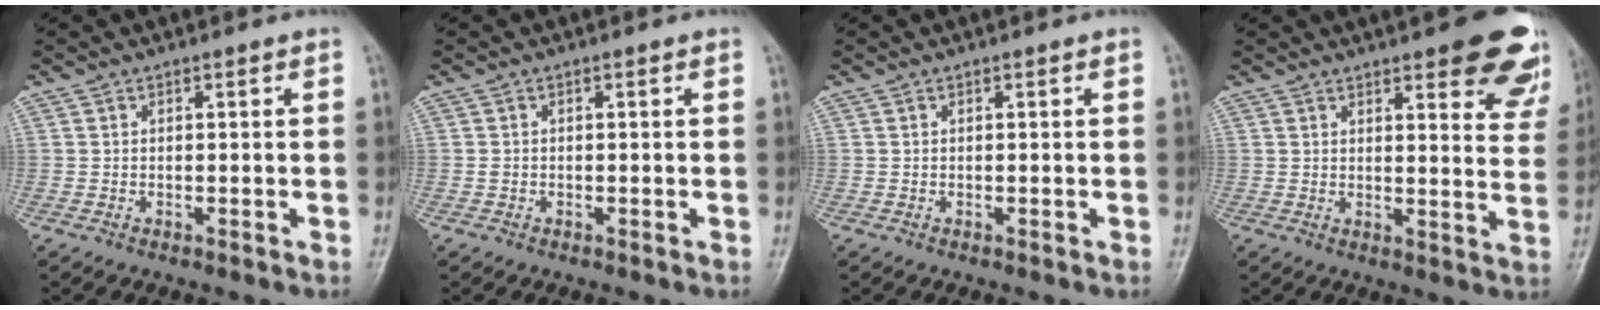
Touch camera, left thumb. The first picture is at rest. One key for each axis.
{"total": 0.8, "fx": -0.3, "fy": 0.7, "fz": 0.3, "tx": -0.004, "ty": 0.001, "tz": -0.007}
{"total": 0.0}
{"total": 14.6, "fx": 9.3, "fy": 4.4, "fz": 10.3, "tx": -0.086, "ty": -0.044, "tz": 0.096}